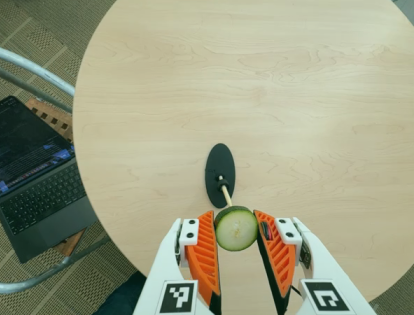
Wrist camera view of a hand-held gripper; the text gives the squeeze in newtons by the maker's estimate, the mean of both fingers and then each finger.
{"total": 8.2, "left": 7.8, "right": 8.5}